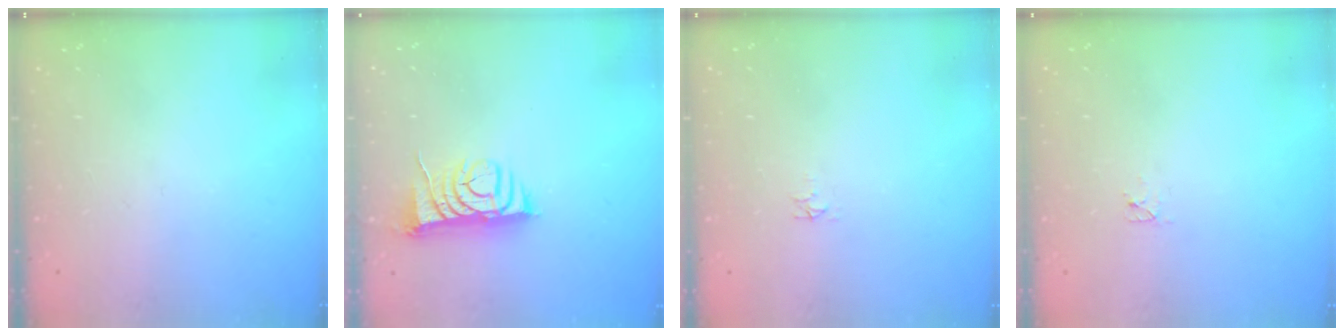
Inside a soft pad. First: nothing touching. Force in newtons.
{"total": 7.9, "press": 7.8, "slide": 1.2}
{"total": 3.7, "press": 3.7, "slide": 0.4}
{"total": 2.4, "press": 2.4, "slide": 0.3}